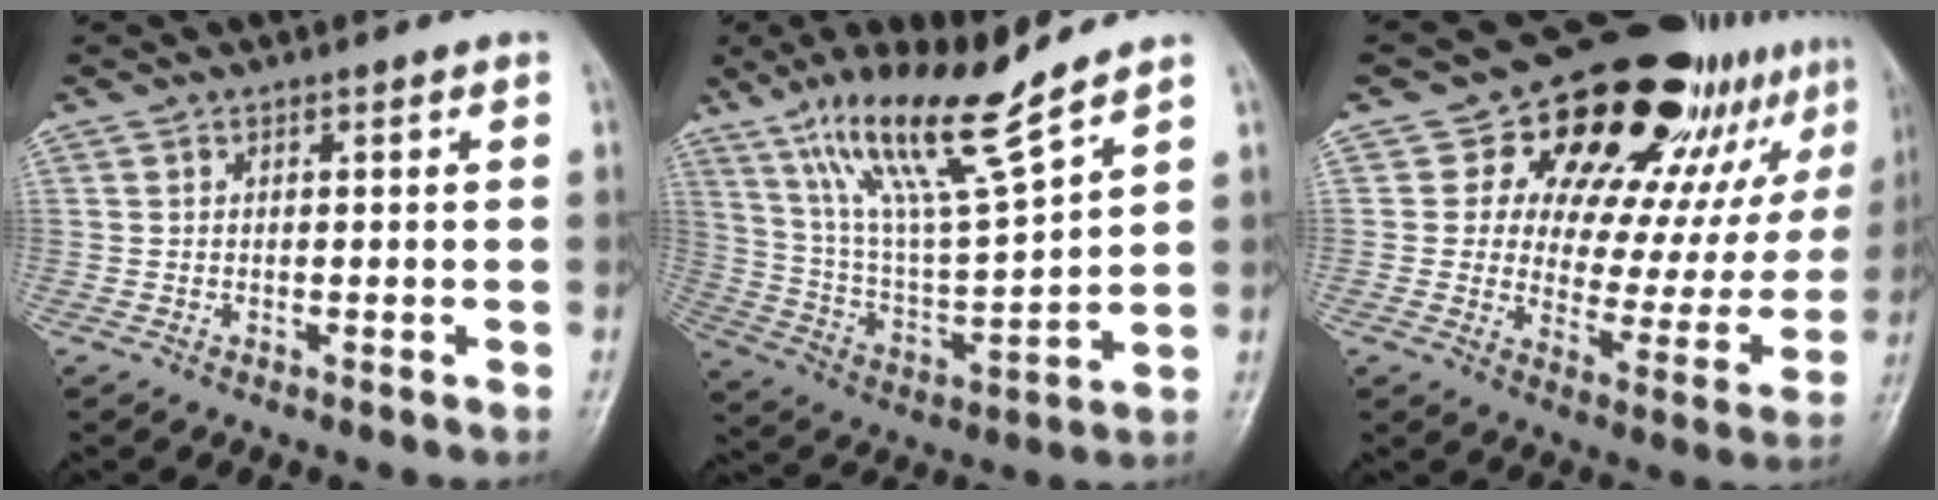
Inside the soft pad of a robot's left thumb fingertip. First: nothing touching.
{"total": 16.4, "force": [11.6, 1.8, 11.5], "torque": [-0.201, -0.062, 0.225]}
{"total": 24.1, "force": [14.1, 12.4, 15.1], "torque": [-0.163, -0.045, 0.200]}